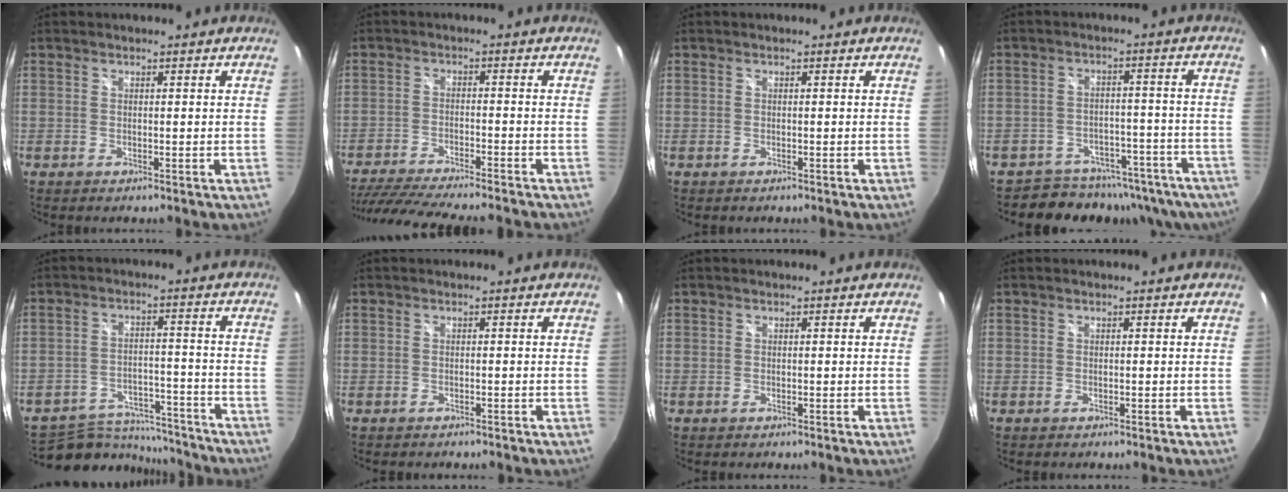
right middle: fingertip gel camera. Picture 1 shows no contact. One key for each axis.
{"total": 16.6, "fx": -14.6, "fy": 1.7, "fz": 7.7, "tx": -0.158, "ty": -0.028, "tz": -0.231}
{"total": 0.0}
{"total": 14.3, "fx": -11.8, "fy": 6.7, "fz": 4.6, "tx": -0.071, "ty": 0.012, "tz": -0.142}
{"total": 13.7, "fx": -12.5, "fy": 4.7, "fz": 3.3, "tx": -0.077, "ty": 0.009, "tz": -0.174}
{"total": 1.0, "fx": -0.9, "fy": 0.5, "fz": 0.2, "tx": -0.009, "ty": -0.002, "tz": -0.012}
{"total": 0.0}
{"total": 0.0}